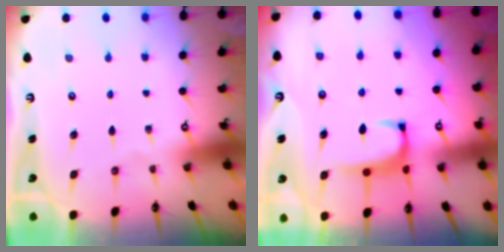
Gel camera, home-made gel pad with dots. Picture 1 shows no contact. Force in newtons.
{"total": 1.3, "press": 1.1, "slide": 0.8}